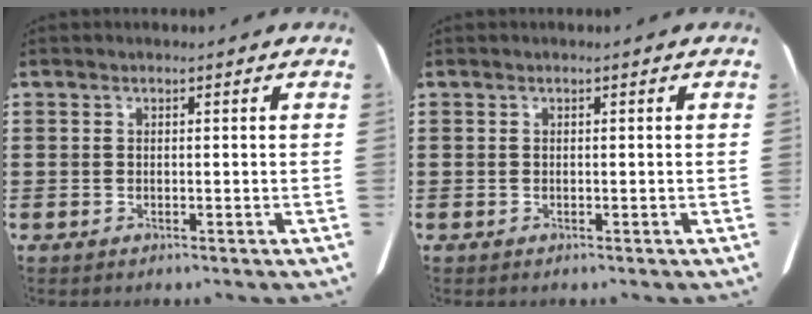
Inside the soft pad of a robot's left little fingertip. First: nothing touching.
{"total": 0.0}